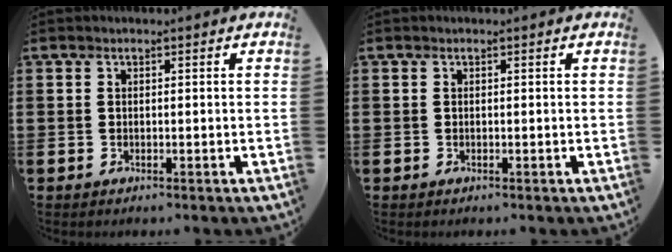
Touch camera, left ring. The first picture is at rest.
{"total": 0.0}